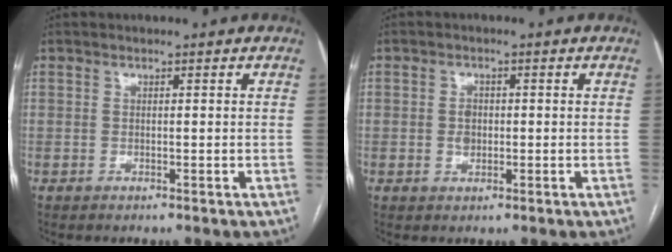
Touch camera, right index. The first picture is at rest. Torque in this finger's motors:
{"motor_torque": [0.58, 0.27, 0.07, 0.03]}